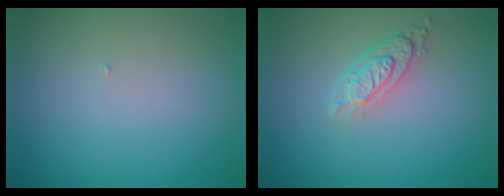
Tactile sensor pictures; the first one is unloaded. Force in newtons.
{"total": 2.9, "press": 2.2, "slide": 1.9}